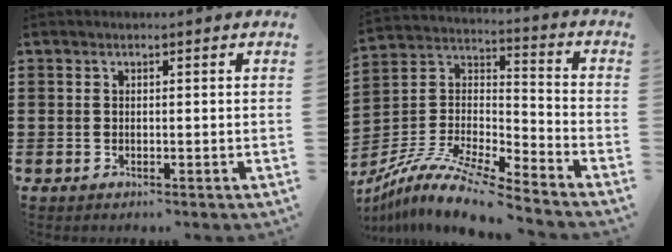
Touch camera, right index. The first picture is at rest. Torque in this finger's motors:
{"motor_torque": [1.04, 1.10, 0.07, 0.02]}